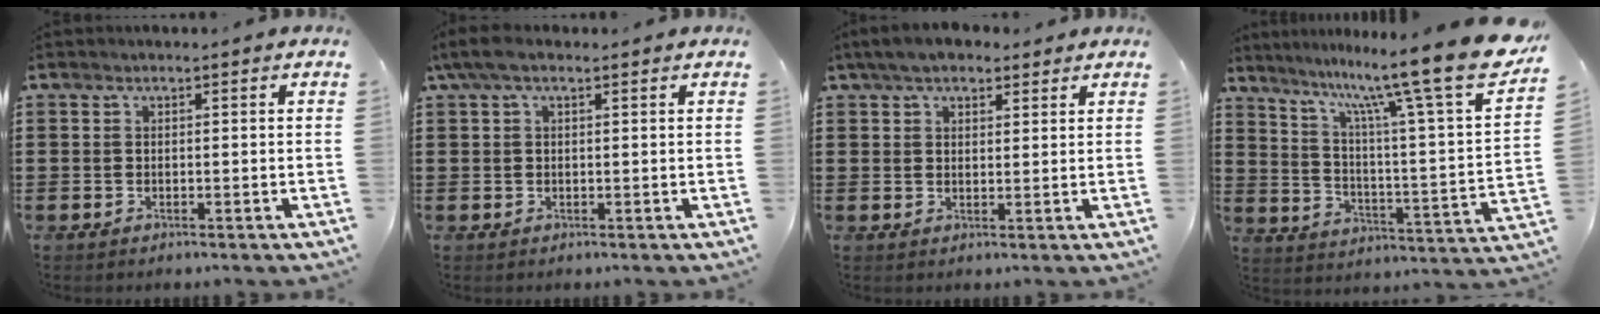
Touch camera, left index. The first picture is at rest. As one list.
[{"total": 2.9, "force": [1.0, 1.0, 2.5], "torque": [-0.056, 0.002, 0.015]}, {"total": 4.5, "force": [3.5, 1.8, 2.1], "torque": [-0.052, 0.004, 0.065]}, {"total": 14.9, "force": [12.0, -0.3, 8.9], "torque": [-0.177, -0.088, 0.188]}]